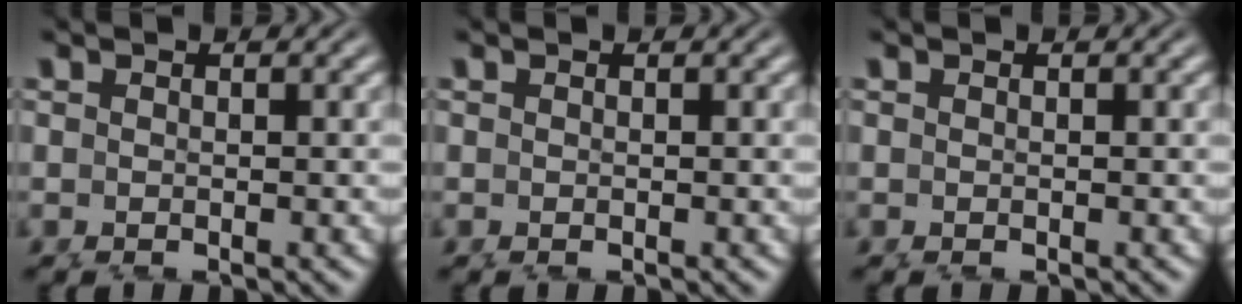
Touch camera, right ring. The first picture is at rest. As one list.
[{"total": 0.0}, {"total": 0.0}]